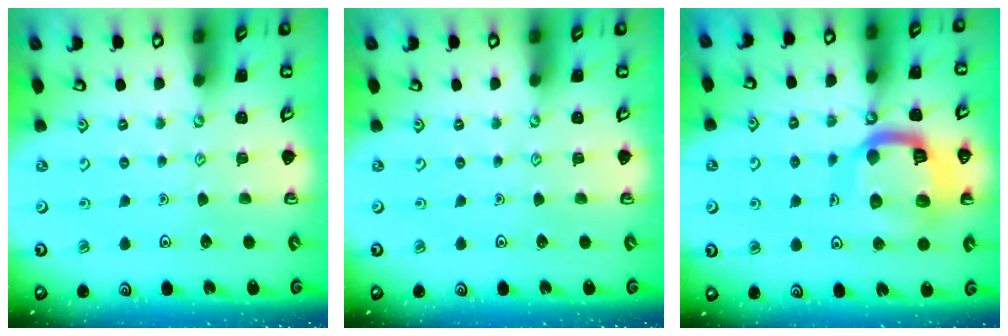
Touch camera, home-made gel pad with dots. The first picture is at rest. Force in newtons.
{"total": 0.0}
{"total": 17.3, "press": 17.2, "slide": 1.9}